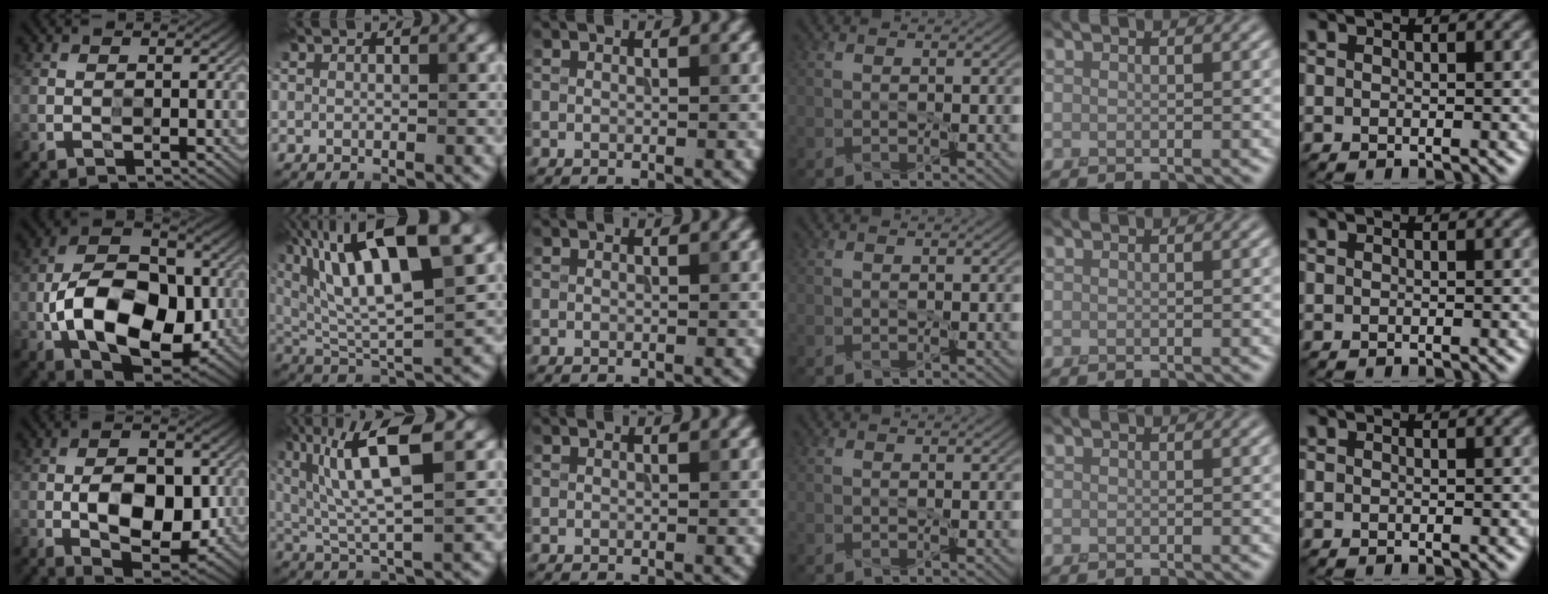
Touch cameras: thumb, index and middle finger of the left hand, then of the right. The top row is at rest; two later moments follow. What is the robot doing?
{"motion": "peel", "object": "sticker"}